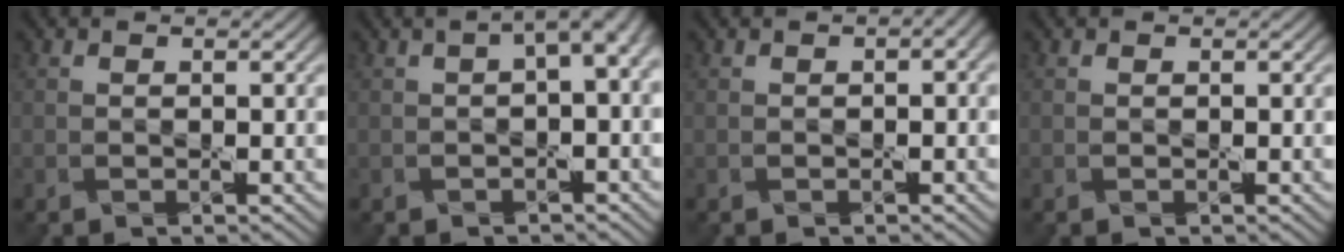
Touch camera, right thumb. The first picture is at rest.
{"total": 3.8, "force": [0.6, 1.3, 3.5], "torque": [-0.044, 0.011, 0.009]}
{"total": 1.7, "force": [0.1, 0.9, 1.5], "torque": [-0.019, 0.003, 0.004]}
{"total": 0.0}